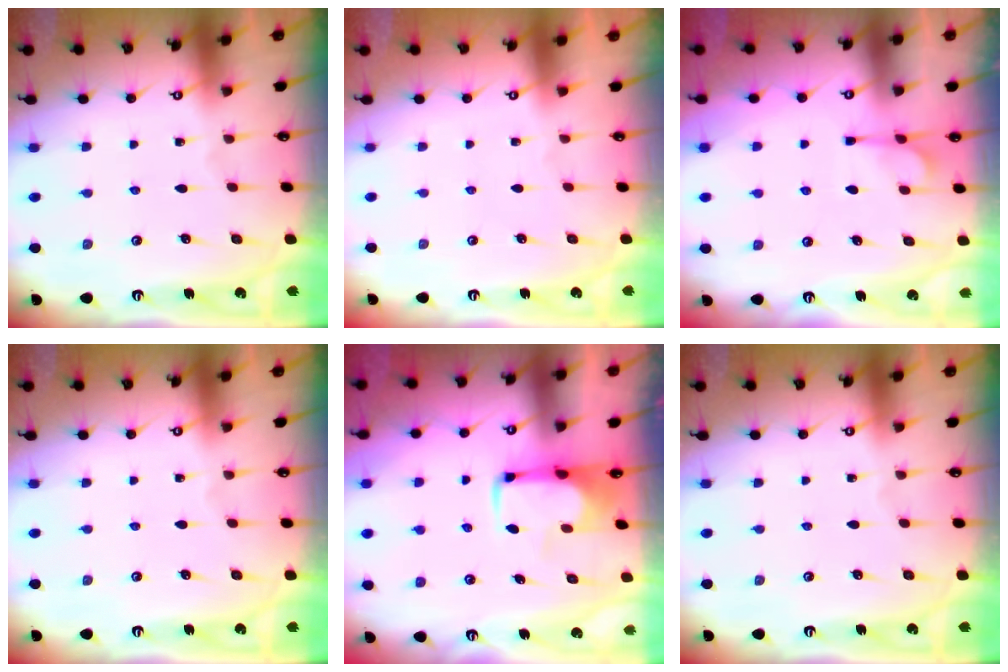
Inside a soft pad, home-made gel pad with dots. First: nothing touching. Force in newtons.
{"total": 1.5, "press": 1.4, "slide": 0.6}
{"total": 2.8, "press": 2.4, "slide": 1.5}
{"total": 0.0}
{"total": 1.7, "press": 1.6, "slide": 0.4}
{"total": 0.0}